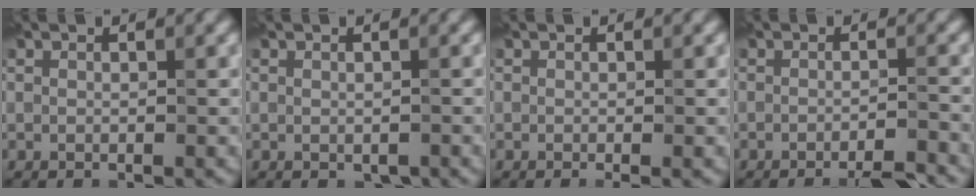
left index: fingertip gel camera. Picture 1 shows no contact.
{"total": 0.7, "force": [-0.2, 0.5, 0.3], "torque": [-0.006, -0.004, -0.001]}
{"total": 0.8, "force": [-0.3, 0.2, 0.8], "torque": [-0.010, -0.008, -0.005]}
{"total": 2.8, "force": [-2.0, 0.4, 1.9], "torque": [-0.022, -0.003, -0.039]}